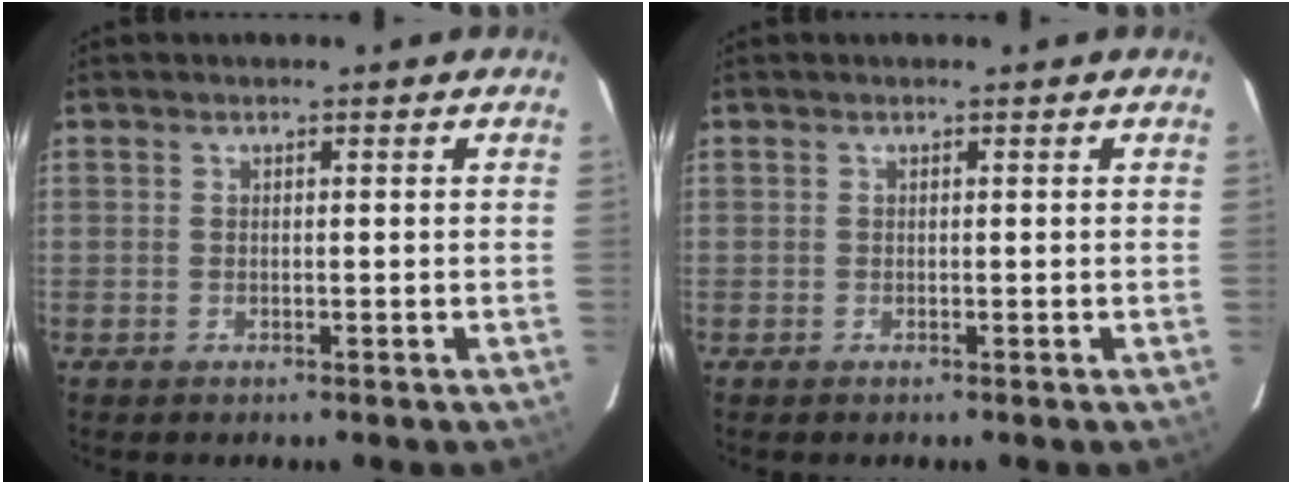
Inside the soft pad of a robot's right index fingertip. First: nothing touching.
{"total": 0.8, "force": [0.1, -0.3, -0.7], "torque": [0.013, -0.002, 0.002]}